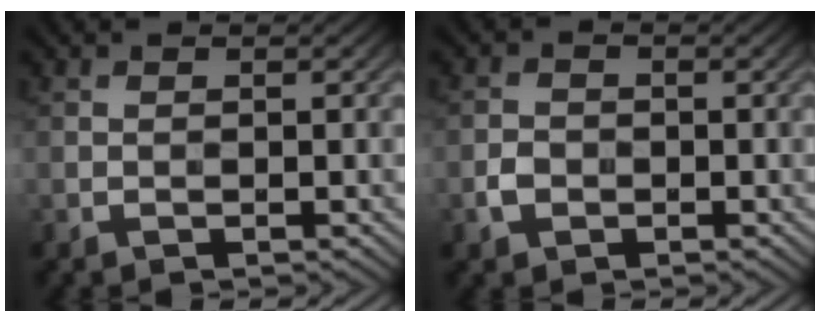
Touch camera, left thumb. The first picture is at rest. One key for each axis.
{"total": 2.0, "fx": -0.8, "fy": 1.6, "fz": 0.8, "tx": -0.017, "ty": -0.001, "tz": -0.021}